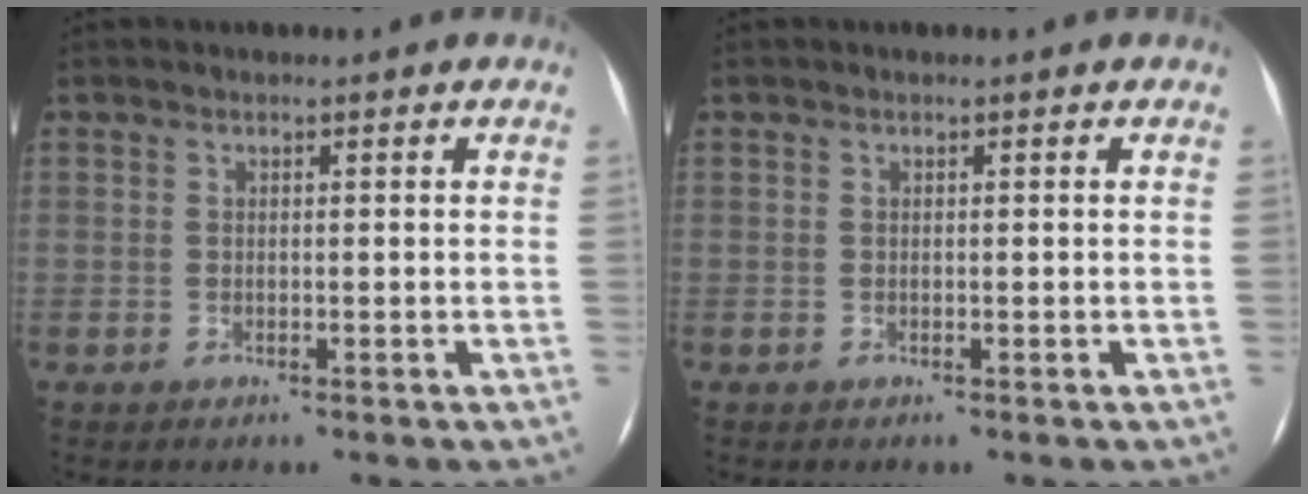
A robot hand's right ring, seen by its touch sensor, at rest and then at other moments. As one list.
[{"total": 0.0}]